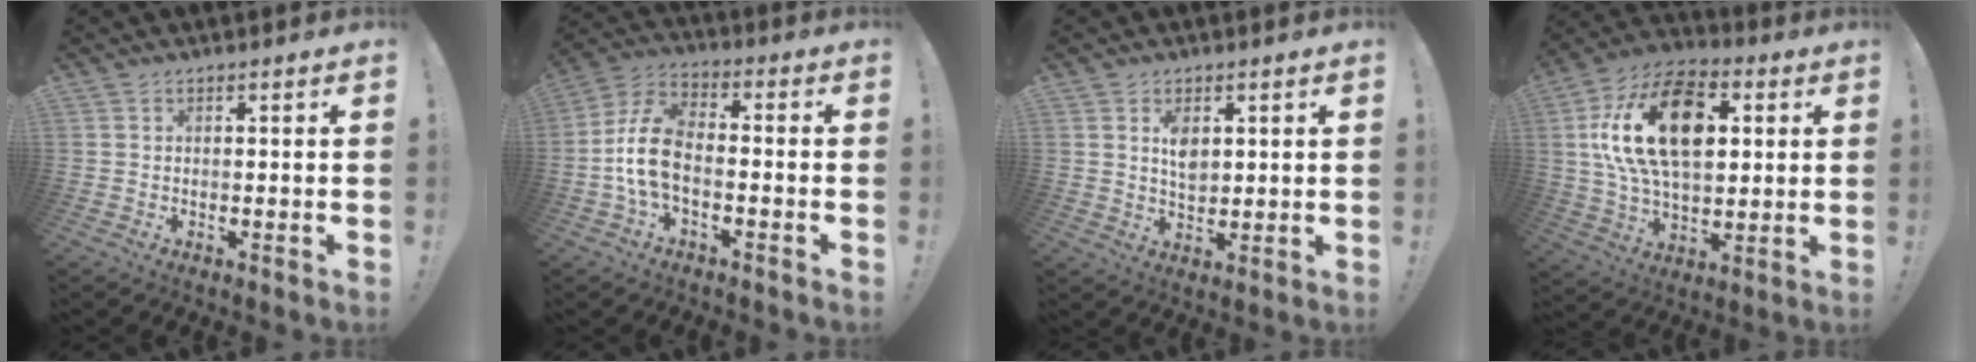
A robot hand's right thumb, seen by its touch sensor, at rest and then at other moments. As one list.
[{"total": 11.7, "force": [-2.7, 6.8, 9.2], "torque": [-0.187, 0.021, -0.047]}, {"total": 5.5, "force": [2.1, 3.5, 3.7], "torque": [-0.049, -0.012, 0.035]}, {"total": 23.2, "force": [5.8, 14.3, 17.3], "torque": [-0.305, -0.007, 0.103]}]